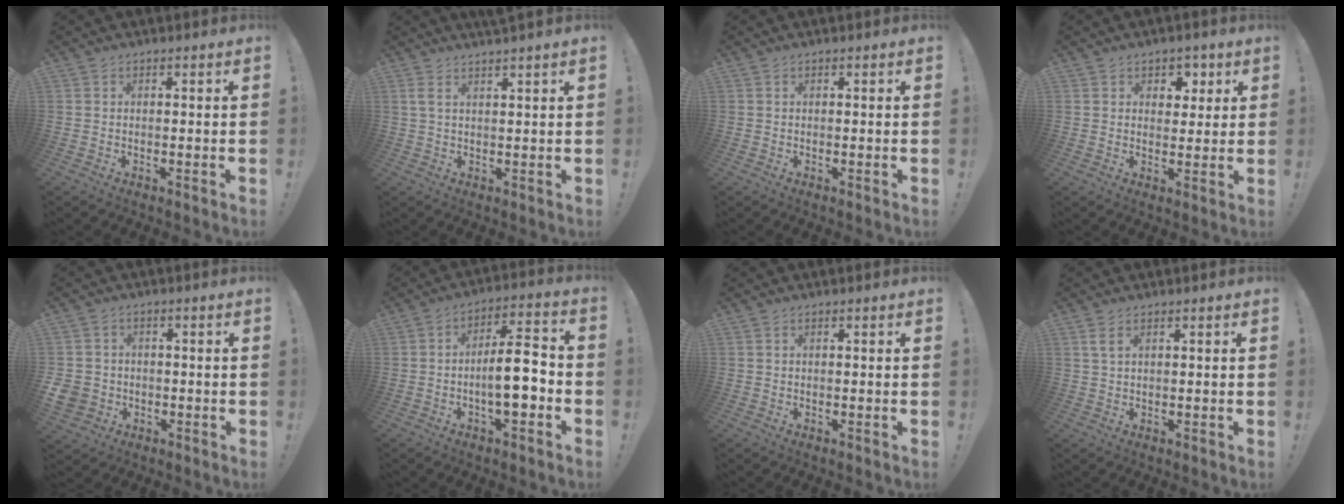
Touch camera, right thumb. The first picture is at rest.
{"total": 3.2, "force": [2.3, -0.4, 2.2], "torque": [-0.053, -0.004, 0.041]}
{"total": 0.0}
{"total": 5.0, "force": [2.3, 4.3, 1.3], "torque": [-0.002, -0.013, 0.039]}
{"total": 5.2, "force": [-1.3, 4.6, 2.1], "torque": [-0.054, 0.004, -0.025]}
{"total": 12.4, "force": [-2.8, 3.8, 11.4], "torque": [-0.182, 0.011, -0.052]}
{"total": 0.0}
{"total": 2.8, "force": [1.3, 1.0, 2.2], "torque": [-0.044, 0.000, 0.024]}